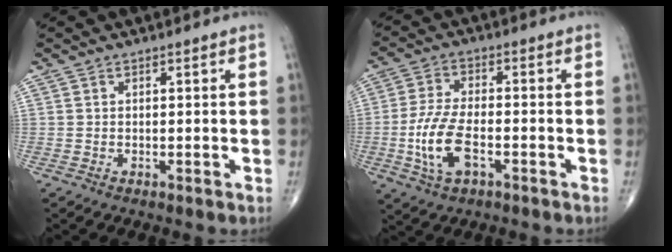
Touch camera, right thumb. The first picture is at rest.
{"total": 9.9, "force": [-2.9, 4.5, 8.3], "torque": [-0.181, 0.012, -0.055]}